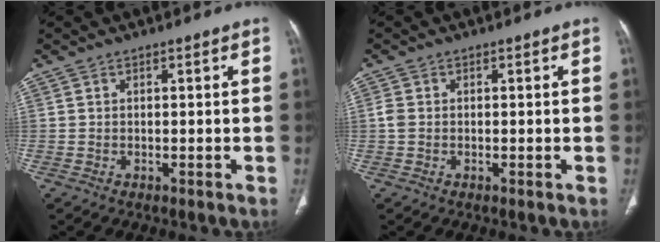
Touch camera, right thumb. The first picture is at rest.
{"total": 1.4, "force": [-0.1, 1.1, 0.9], "torque": [-0.023, -0.002, -0.006]}